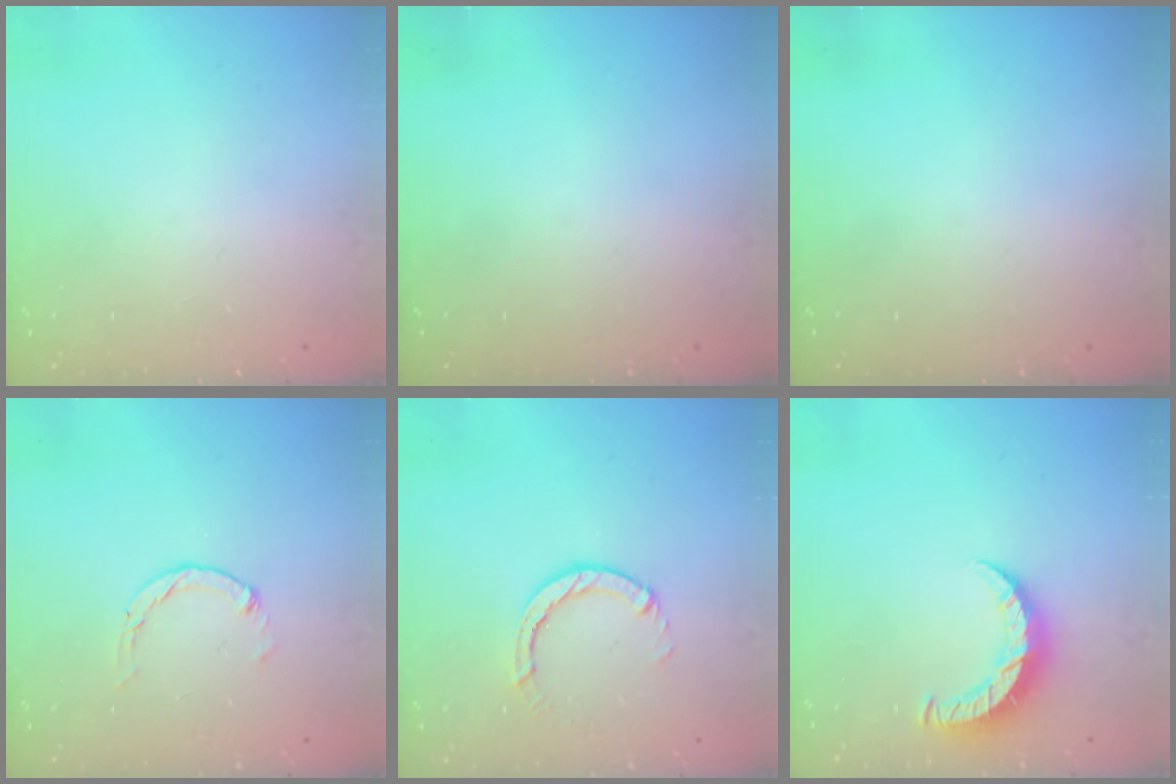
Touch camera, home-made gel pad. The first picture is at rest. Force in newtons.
{"total": 0.0}
{"total": 0.0}
{"total": 1.1, "press": 1.1, "slide": 0.2}
{"total": 4.1, "press": 4.0, "slide": 0.6}
{"total": 7.5, "press": 7.4, "slide": 0.4}